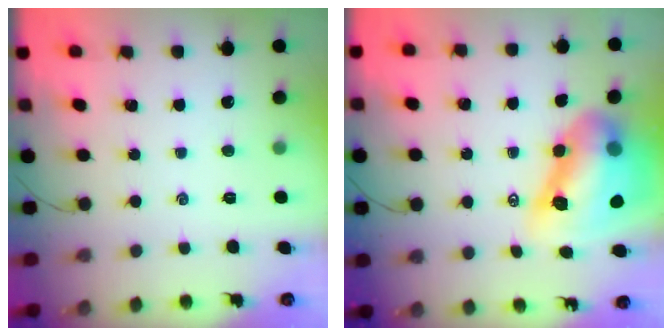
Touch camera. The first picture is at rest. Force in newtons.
{"total": 16.6, "press": 16.0, "slide": 4.6}